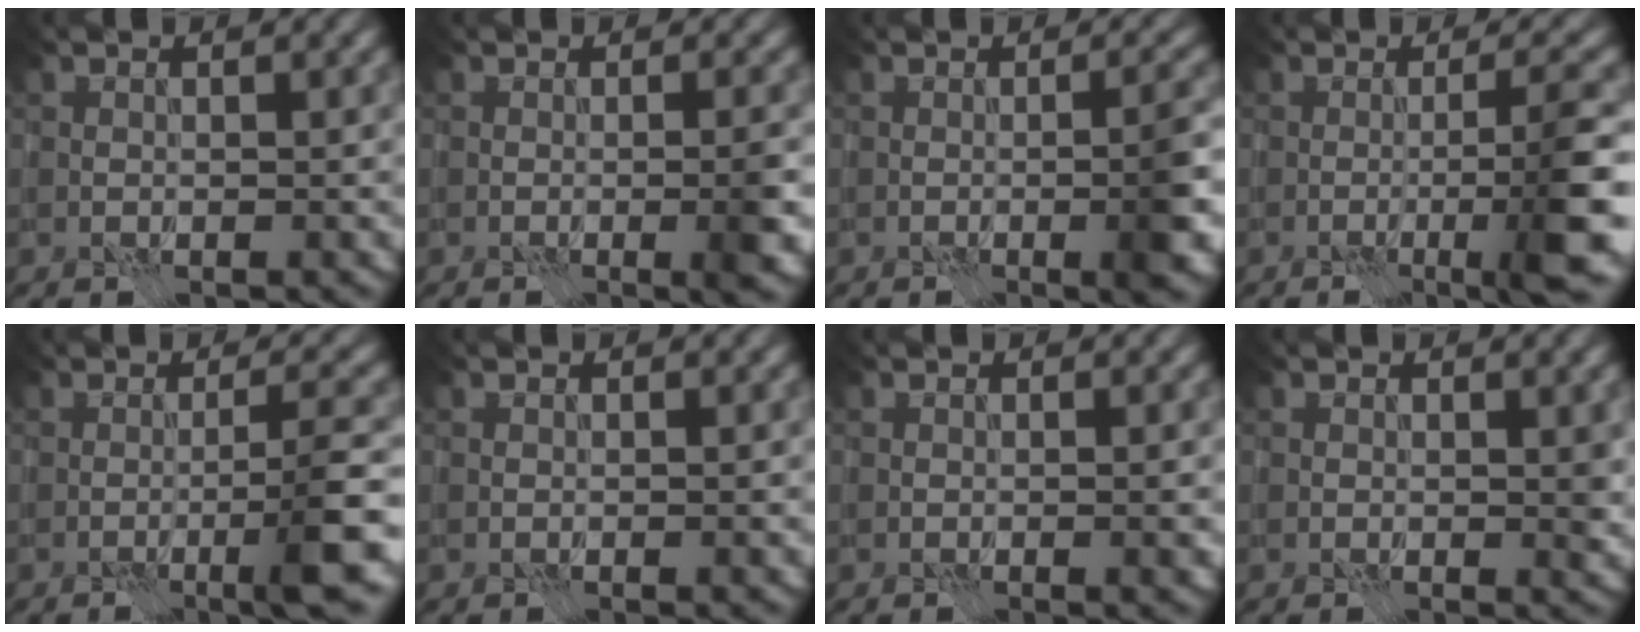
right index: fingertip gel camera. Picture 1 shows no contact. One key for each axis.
{"total": 3.1, "fx": -0.7, "fy": 0.6, "fz": 2.9, "tx": -0.038, "ty": 0.004, "tz": -0.015}
{"total": 4.4, "fx": -1.0, "fy": 1.0, "fz": 4.2, "tx": -0.053, "ty": 0.007, "tz": -0.021}
{"total": 6.8, "fx": -2.3, "fy": 0.8, "fz": 6.3, "tx": -0.085, "ty": 0.012, "tz": -0.046}
{"total": 4.4, "fx": -1.7, "fy": 0.2, "fz": 4.0, "tx": -0.058, "ty": 0.015, "tz": -0.041}
{"total": 0.0}
{"total": 0.9, "fx": -0.2, "fy": 0.1, "fz": 0.9, "tx": -0.012, "ty": 0.000, "tz": -0.004}
{"total": 1.1, "fx": 0.2, "fy": 0.4, "fz": 0.9, "tx": -0.007, "ty": -0.003, "tz": 0.002}